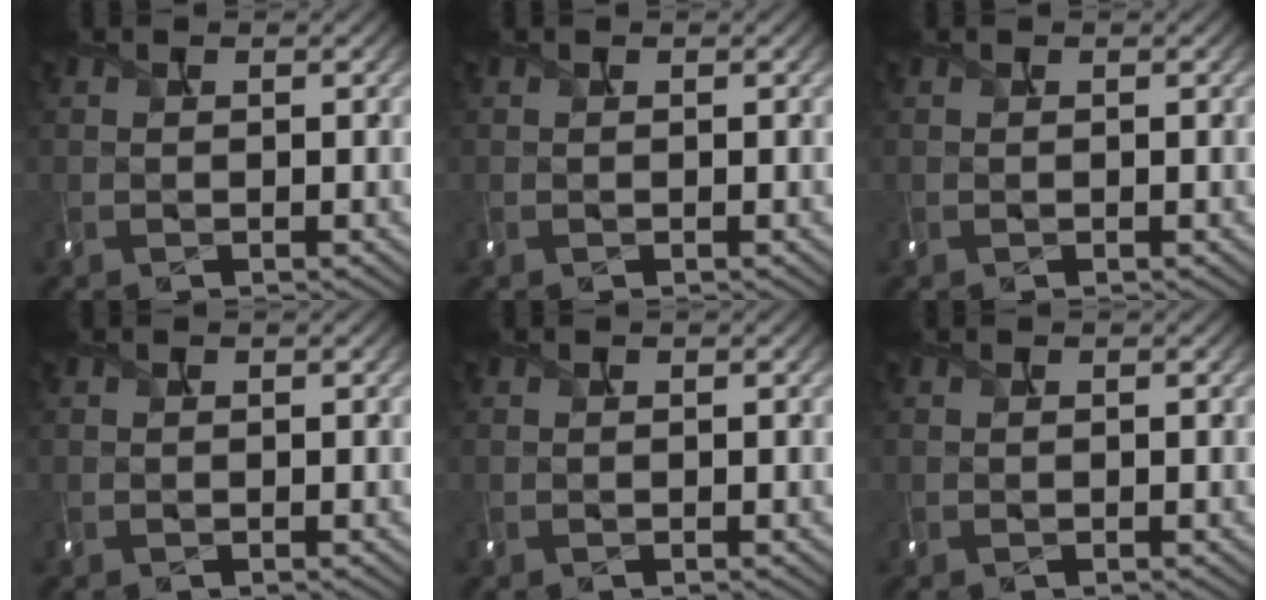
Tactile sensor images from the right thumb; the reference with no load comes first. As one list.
[{"total": 0.0}, {"total": 0.0}, {"total": 0.0}, {"total": 0.0}, {"total": 0.0}]